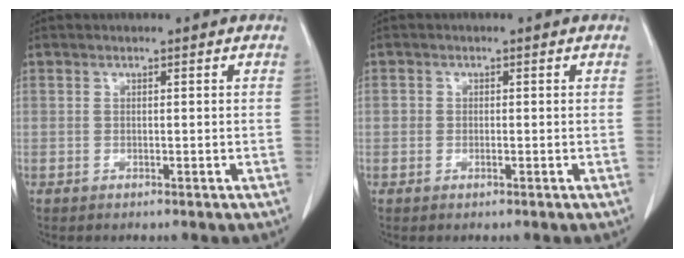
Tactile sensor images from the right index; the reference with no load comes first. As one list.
[{"total": 1.0, "force": [-0.2, 0.8, 0.6], "torque": [-0.009, 0.001, -0.003]}]